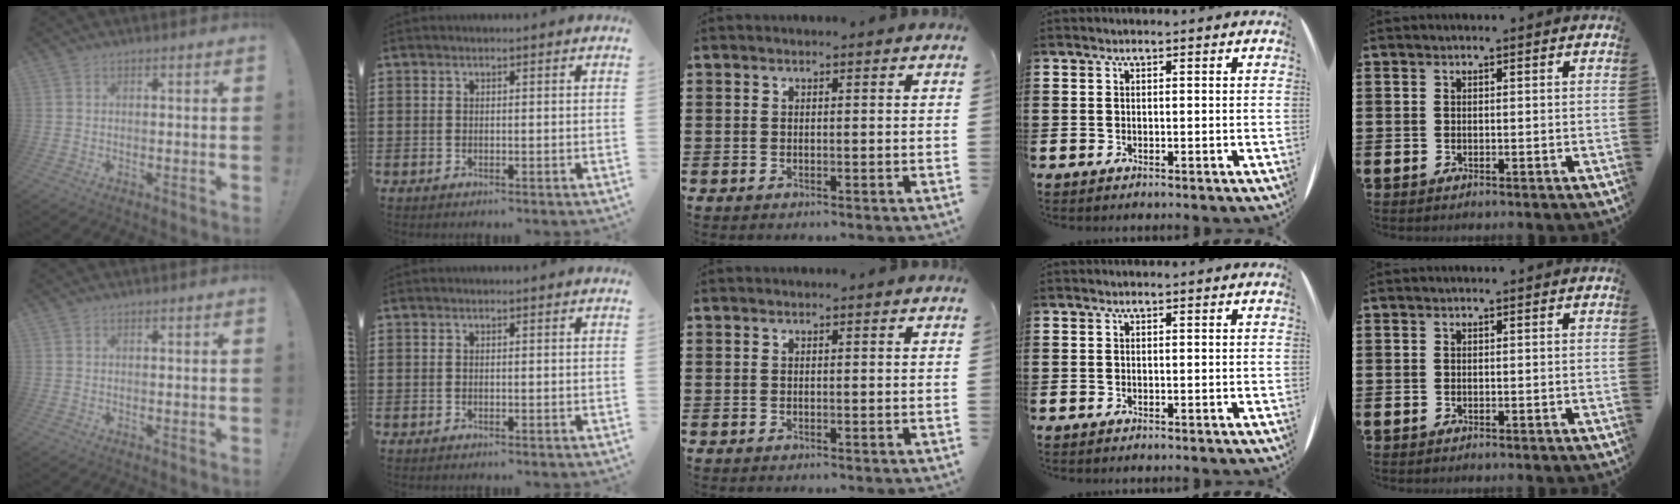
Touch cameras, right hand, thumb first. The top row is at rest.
{}